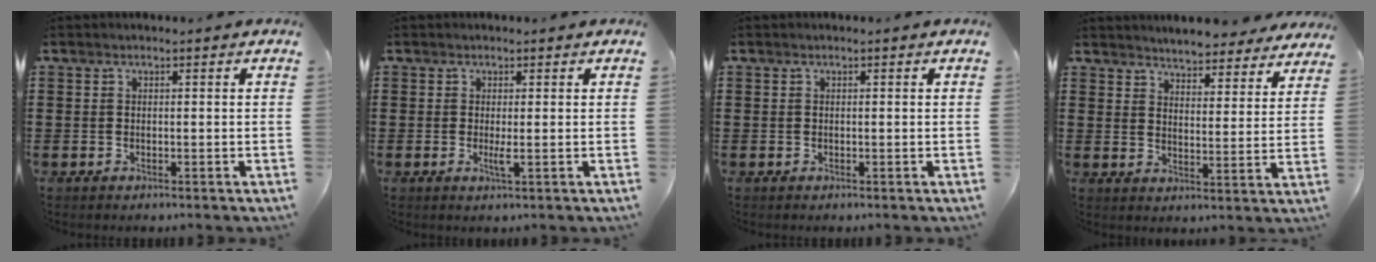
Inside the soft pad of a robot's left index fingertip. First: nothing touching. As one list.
[{"total": 1.8, "force": [-0.1, 0.1, 1.8], "torque": [-0.040, -0.007, -0.003]}, {"total": 0.0}, {"total": 4.5, "force": [4.5, -0.3, 0.0], "torque": [-0.015, -0.033, 0.078]}]